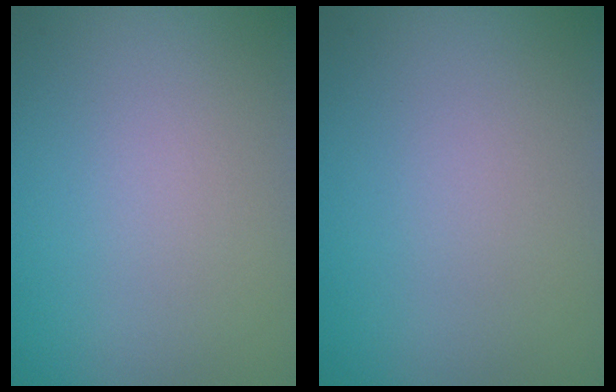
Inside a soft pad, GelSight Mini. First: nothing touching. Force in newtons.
{"total": 0.0}